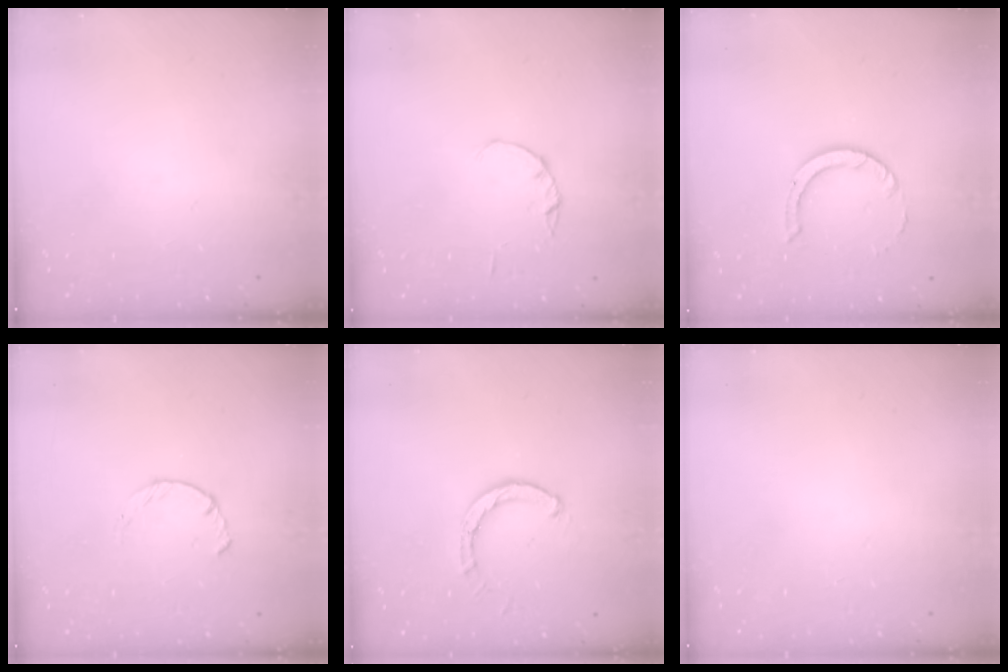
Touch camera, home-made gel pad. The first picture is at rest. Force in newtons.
{"total": 1.4, "press": 1.3, "slide": 0.3}
{"total": 5.3, "press": 5.3, "slide": 0.1}
{"total": 2.2, "press": 2.2, "slide": 0.4}
{"total": 2.6, "press": 2.6, "slide": 0.1}
{"total": 2.4, "press": 2.4, "slide": 0.2}